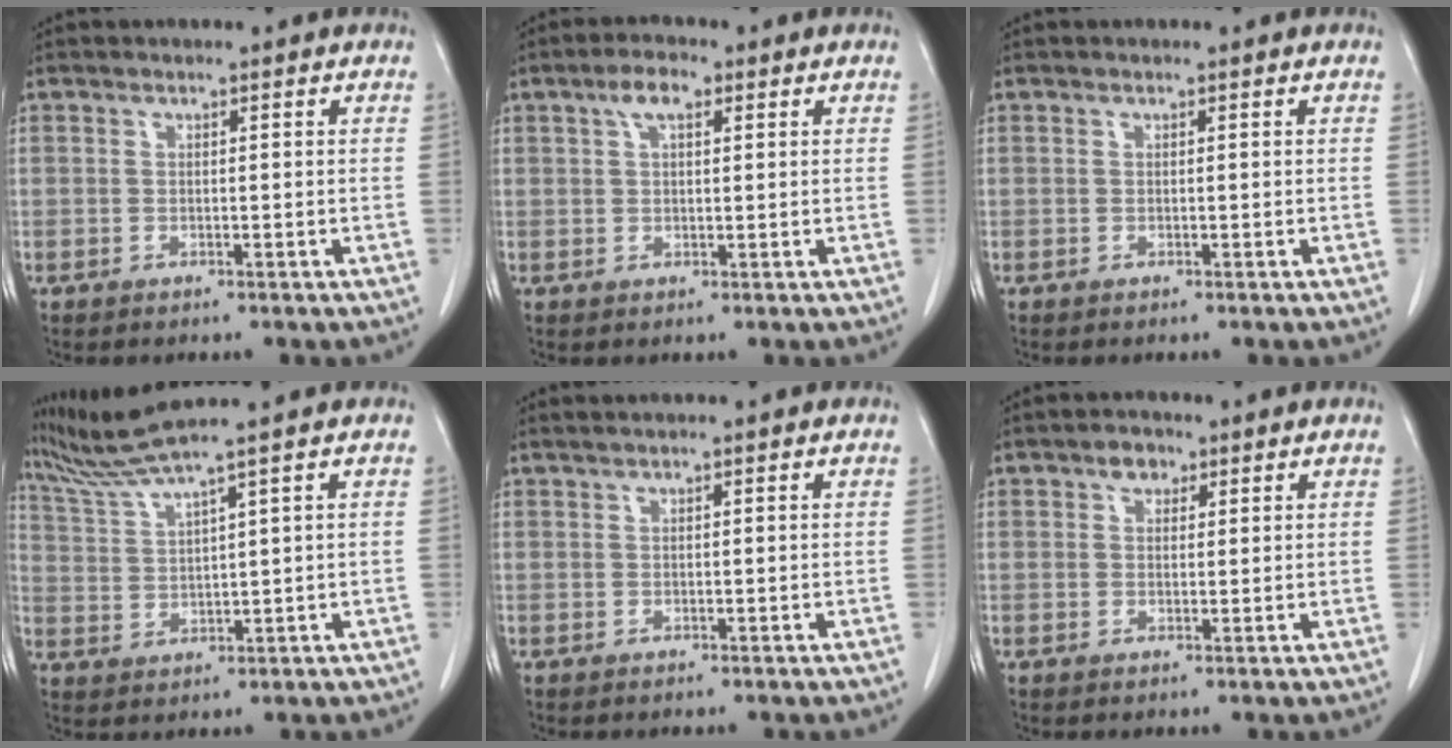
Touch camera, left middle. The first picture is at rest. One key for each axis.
{"total": 3.7, "fx": 1.8, "fy": 1.4, "fz": 2.9, "tx": -0.059, "ty": 0.013, "tz": 0.031}
{"total": 0.0}
{"total": 5.6, "fx": 4.8, "fy": -2.4, "fz": 1.7, "tx": -0.051, "ty": -0.006, "tz": 0.107}
{"total": 0.8, "fx": 0.7, "fy": -0.2, "fz": 0.4, "tx": -0.012, "ty": 0.006, "tz": 0.018}
{"total": 2.2, "fx": 1.3, "fy": 1.4, "fz": 1.0, "tx": -0.018, "ty": 0.005, "tz": 0.019}